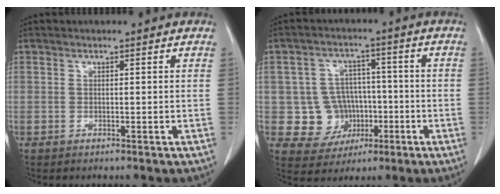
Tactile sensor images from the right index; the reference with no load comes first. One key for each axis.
{"total": 8.3, "fx": -1.2, "fy": 8.0, "fz": 1.9, "tx": -0.026, "ty": 0.025, "tz": -0.006}